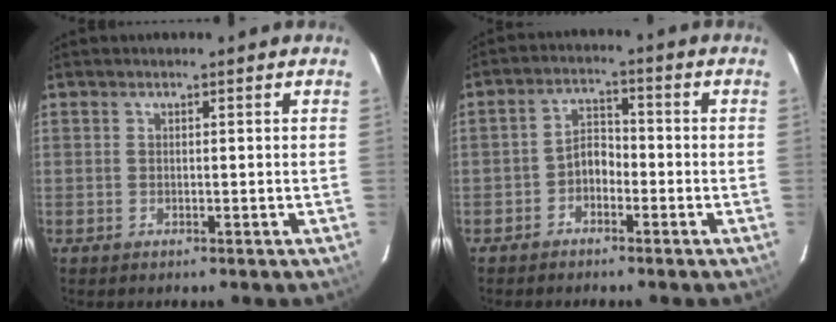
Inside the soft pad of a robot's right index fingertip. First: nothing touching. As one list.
[{"total": 3.9, "force": [-2.3, 2.4, 1.9], "torque": [-0.037, 0.015, -0.042]}]